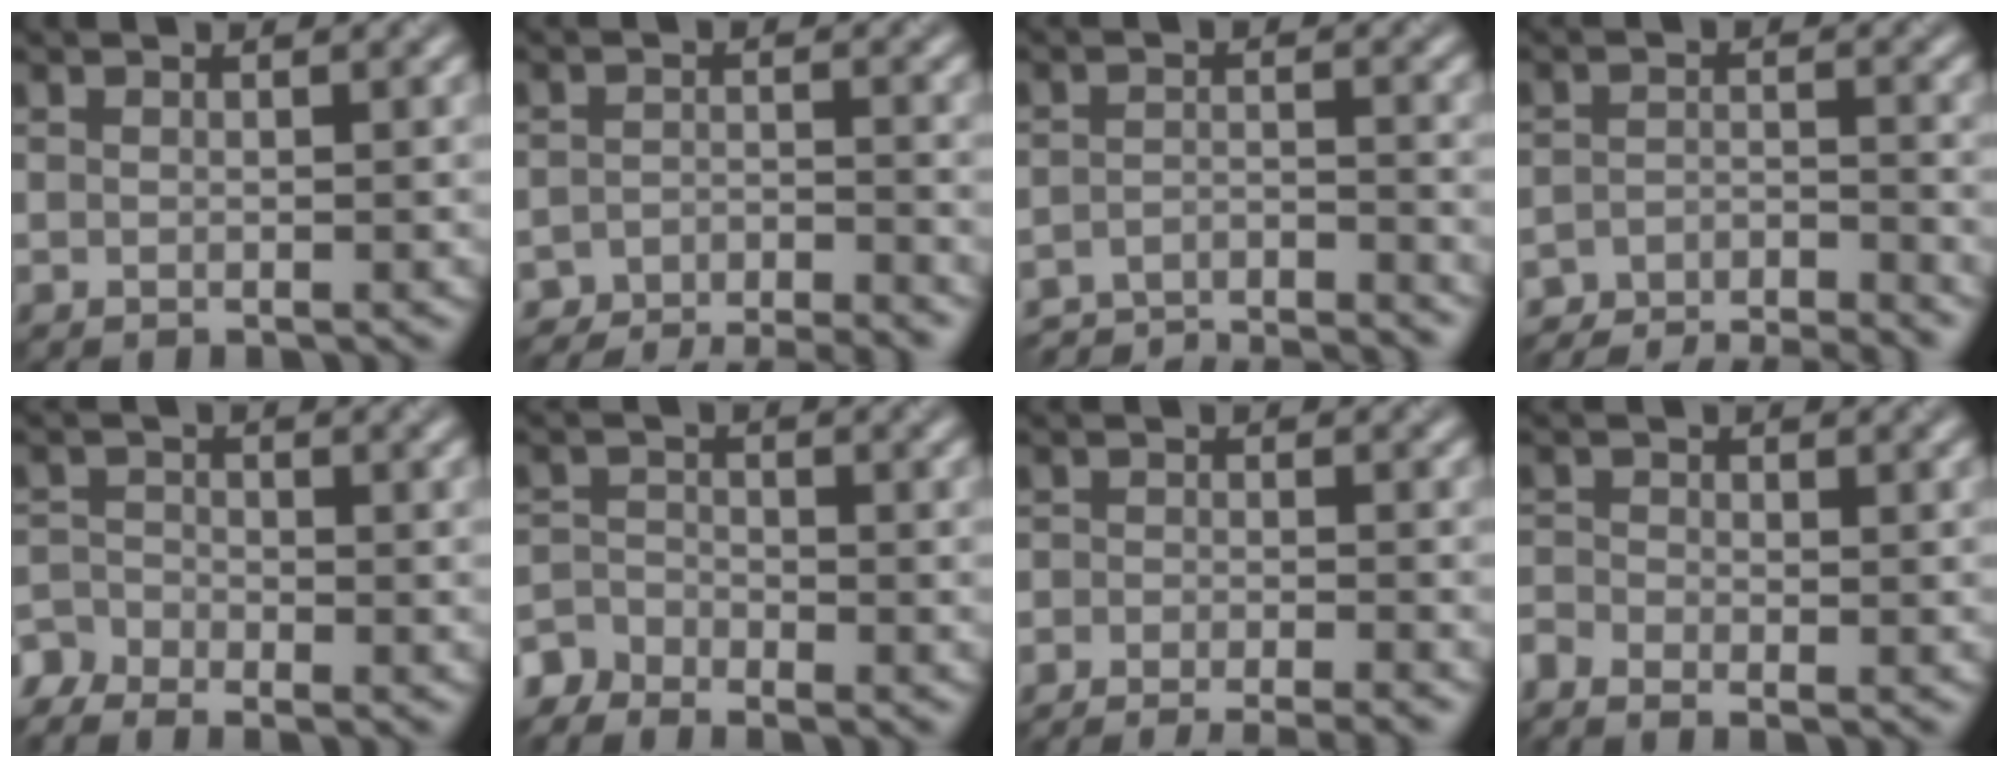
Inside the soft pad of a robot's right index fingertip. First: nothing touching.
{"total": 5.6, "force": [-5.5, 0.5, 0.8], "torque": [-0.012, -0.008, -0.089]}
{"total": 6.8, "force": [-6.6, 0.8, 1.7], "torque": [-0.031, -0.007, -0.112]}
{"total": 6.9, "force": [-6.7, 0.9, 1.5], "torque": [-0.023, -0.009, -0.114]}
{"total": 3.6, "force": [-3.3, 1.2, 0.8], "torque": [-0.016, -0.008, -0.063]}
{"total": 2.6, "force": [-2.5, 0.7, 0.2], "torque": [-0.005, -0.002, -0.061]}
{"total": 7.1, "force": [-6.3, 1.7, 2.7], "torque": [-0.029, -0.012, -0.078]}
{"total": 2.1, "force": [-1.9, 0.3, 0.9], "torque": [-0.035, -0.006, -0.040]}